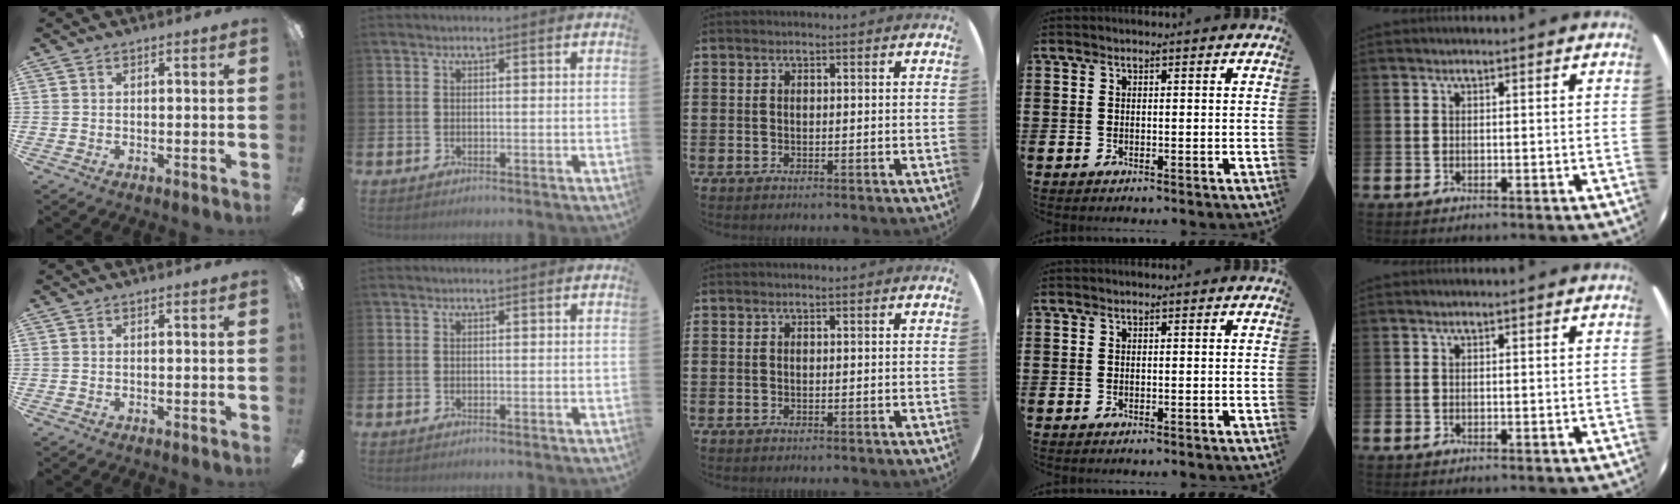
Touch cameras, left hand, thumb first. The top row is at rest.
{}